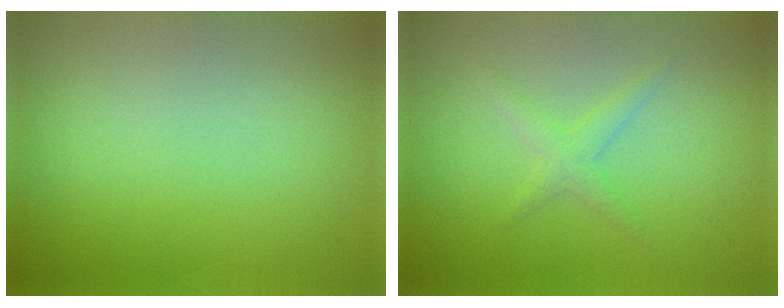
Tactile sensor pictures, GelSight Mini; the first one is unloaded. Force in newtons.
{"total": 1.4, "press": 1.4, "slide": 0.1}